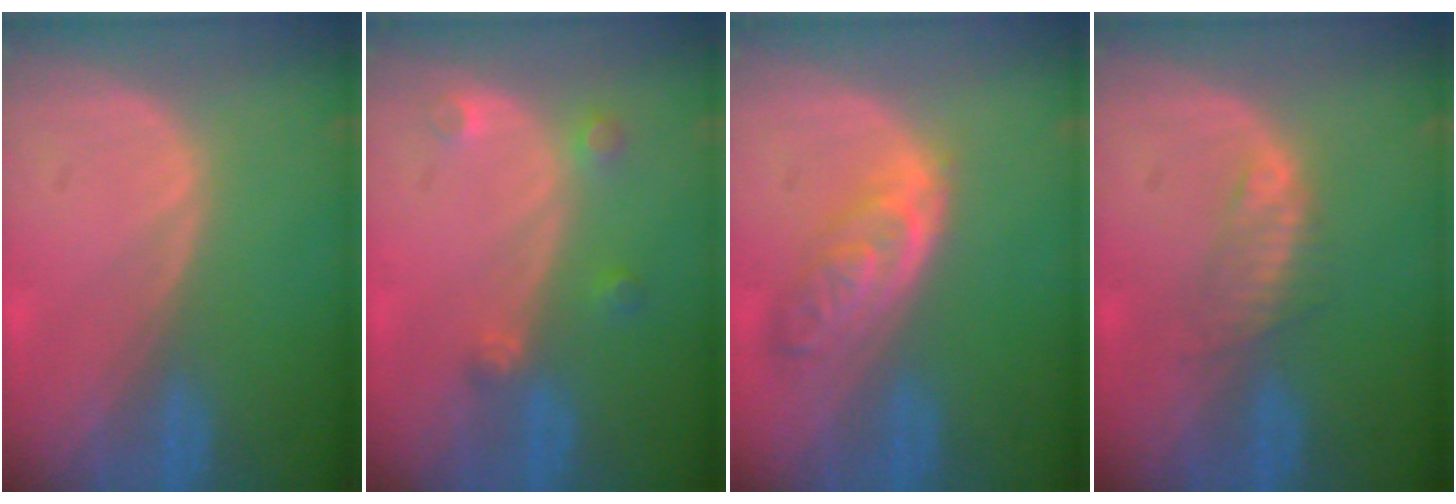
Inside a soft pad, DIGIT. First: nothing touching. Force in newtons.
{"total": 2.6, "press": 2.6, "slide": 0.5}
{"total": 5.2, "press": 5.2, "slide": 0.4}
{"total": 2.5, "press": 2.4, "slide": 0.3}